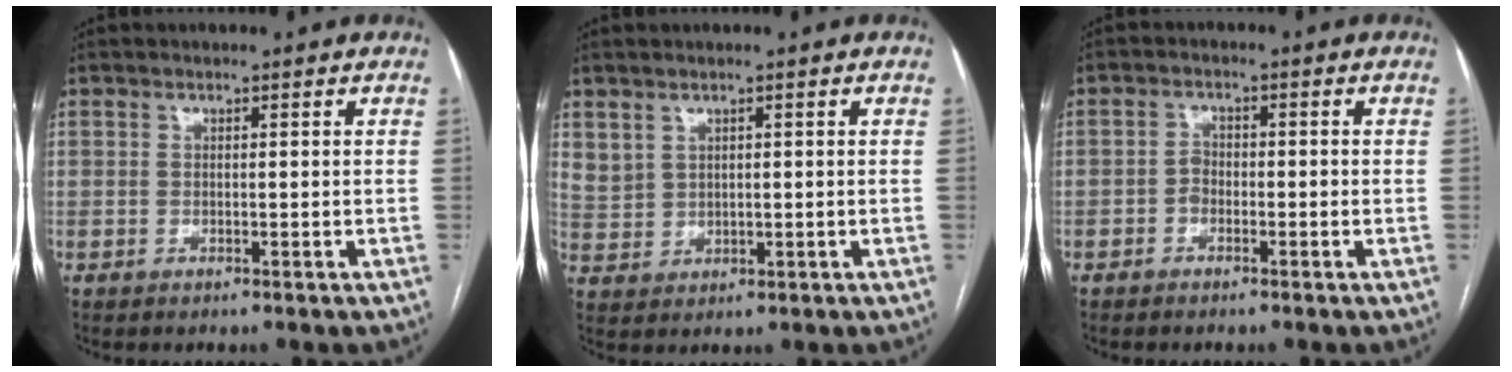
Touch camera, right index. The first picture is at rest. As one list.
[{"total": 3.8, "force": [2.4, 2.8, 1.1], "torque": [-0.024, 0.002, 0.060]}, {"total": 1.7, "force": [-0.8, 1.3, 0.8], "torque": [-0.009, 0.007, -0.016]}]